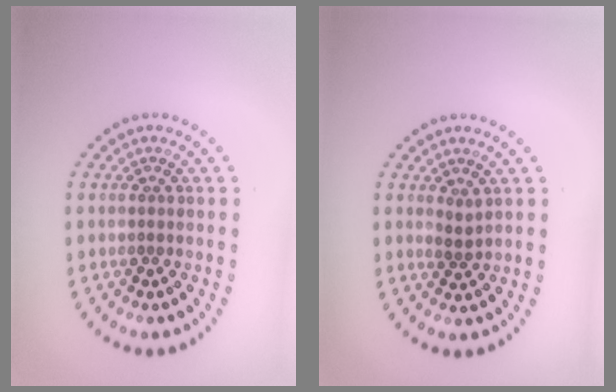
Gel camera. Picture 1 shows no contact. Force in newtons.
{"total": 1.0, "press": 0.8, "slide": 0.5}